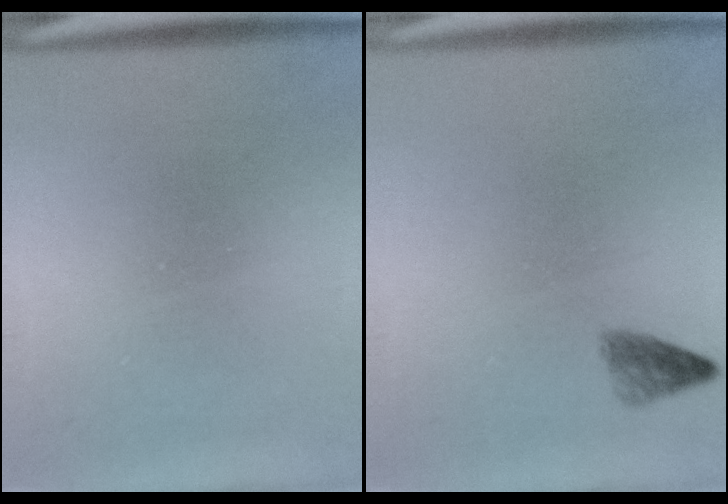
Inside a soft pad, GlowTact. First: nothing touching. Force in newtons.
{"total": 1.7}